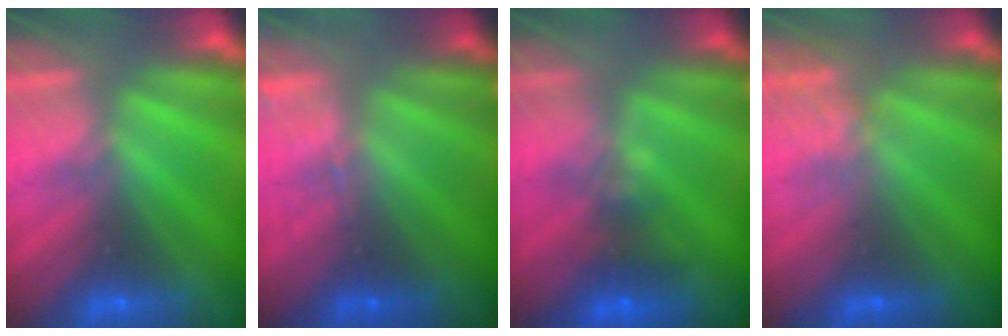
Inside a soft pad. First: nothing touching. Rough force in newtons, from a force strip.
{"total": 1.3}
{"total": 4.5}
{"total": 2.6}